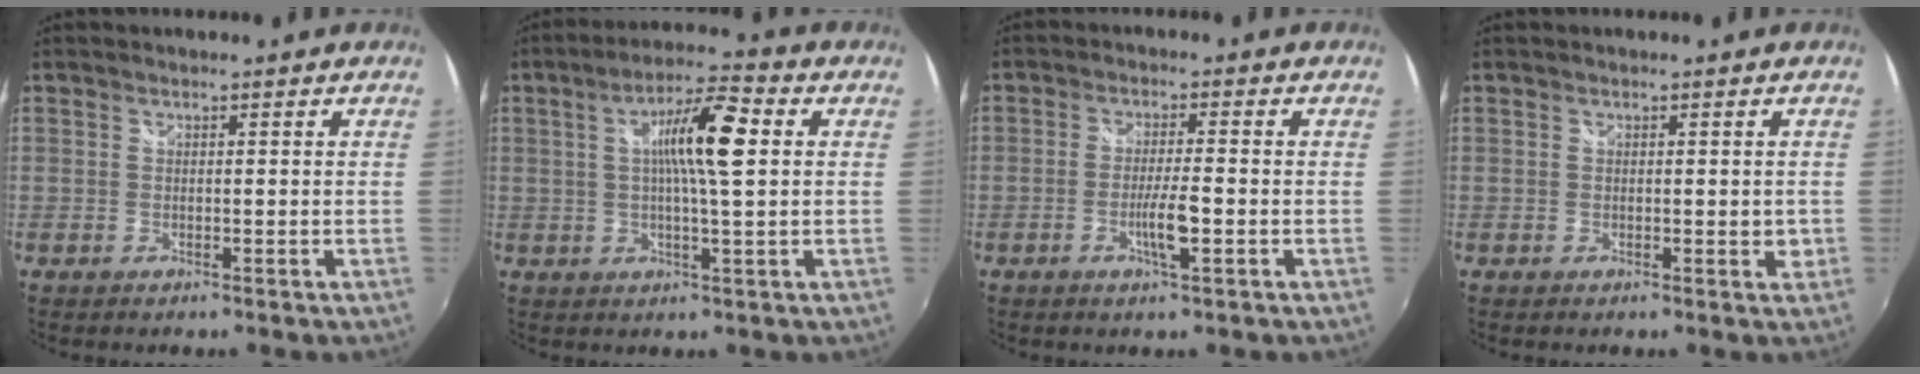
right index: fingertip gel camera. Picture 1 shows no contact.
{"total": 10.0, "force": [1.5, 1.2, 9.8], "torque": [-0.168, 0.013, 0.022]}
{"total": 4.6, "force": [-1.7, 0.2, 4.2], "torque": [-0.079, -0.004, -0.031]}
{"total": 1.4, "force": [-0.1, 0.9, 1.1], "torque": [-0.011, 0.003, 0.002]}